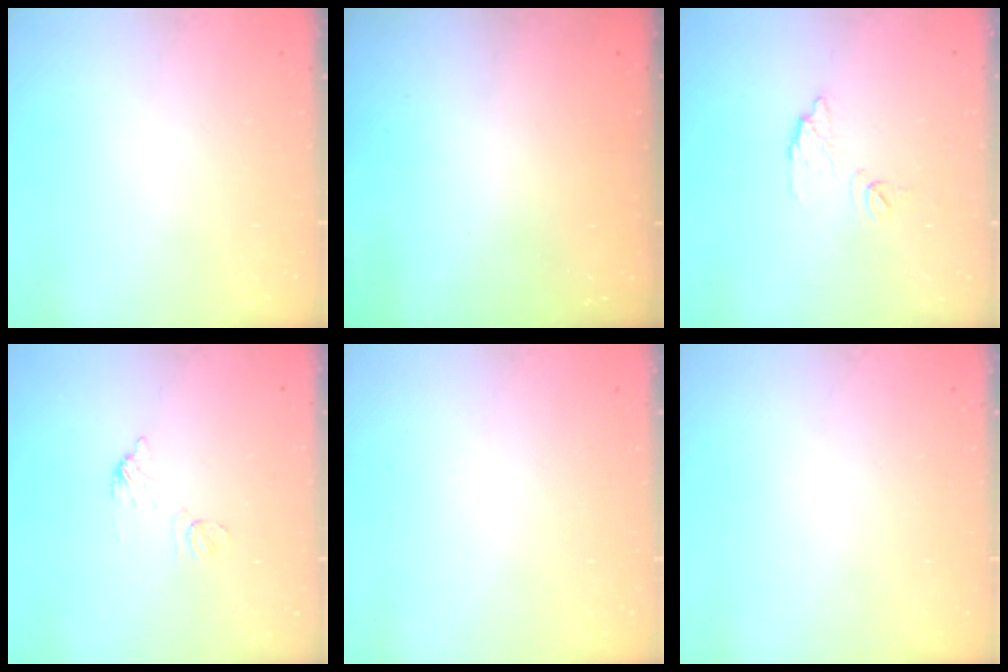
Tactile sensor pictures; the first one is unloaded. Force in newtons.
{"total": 3.0, "press": 3.0, "slide": 0.1}
{"total": 6.5, "press": 6.5, "slide": 0.1}
{"total": 6.9, "press": 6.8, "slide": 0.5}
{"total": 0.0}
{"total": 0.0}